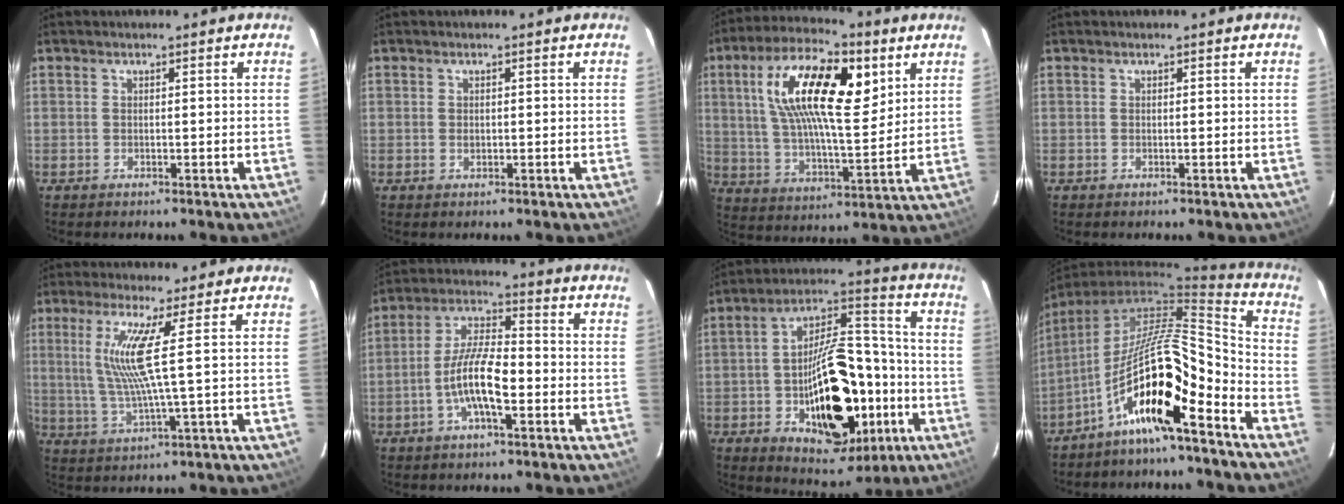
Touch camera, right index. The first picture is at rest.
{"total": 0.8, "force": [-0.1, 0.6, 0.6], "torque": [-0.009, 0.001, -0.001]}
{"total": 19.6, "force": [7.2, 7.7, 16.5], "torque": [-0.300, 0.021, 0.123]}
{"total": 0.0}
{"total": 8.2, "force": [2.0, -1.2, 7.8], "torque": [-0.153, -0.010, 0.048]}
{"total": 10.1, "force": [-3.4, 3.0, 9.0], "torque": [-0.182, 0.004, -0.064]}
{"total": 23.8, "force": [-7.3, 12.6, 18.8], "torque": [-0.312, 0.030, -0.091]}
{"total": 15.7, "force": [-9.6, 2.5, 12.2], "torque": [-0.203, -0.006, -0.180]}